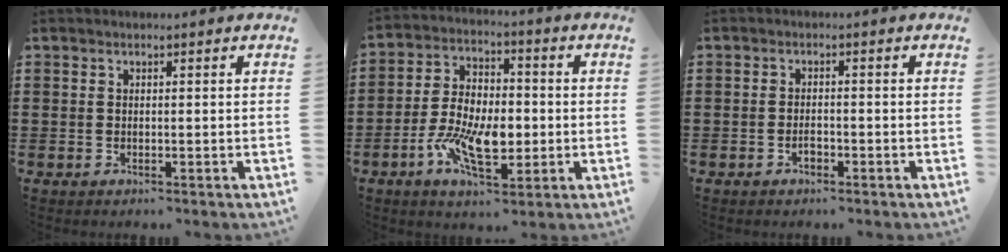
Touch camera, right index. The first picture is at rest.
{"total": 10.5, "force": [-3.0, 5.5, 8.5], "torque": [-0.180, 0.002, -0.054]}
{"total": 1.6, "force": [-0.9, 0.7, 1.1], "torque": [-0.023, -0.001, -0.016]}